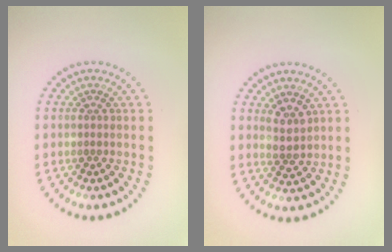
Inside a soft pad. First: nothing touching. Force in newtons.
{"total": 1.8, "press": 1.7, "slide": 0.5}